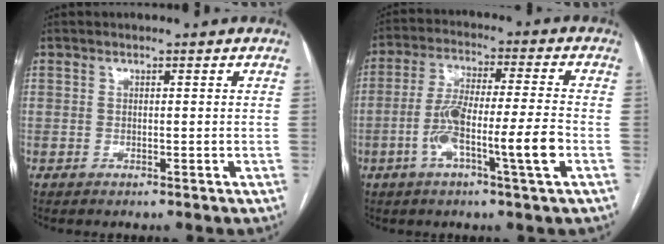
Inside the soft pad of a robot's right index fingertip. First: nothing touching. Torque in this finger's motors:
{"motor_torque": [0.57, -0.23, 0.28, 0.10]}